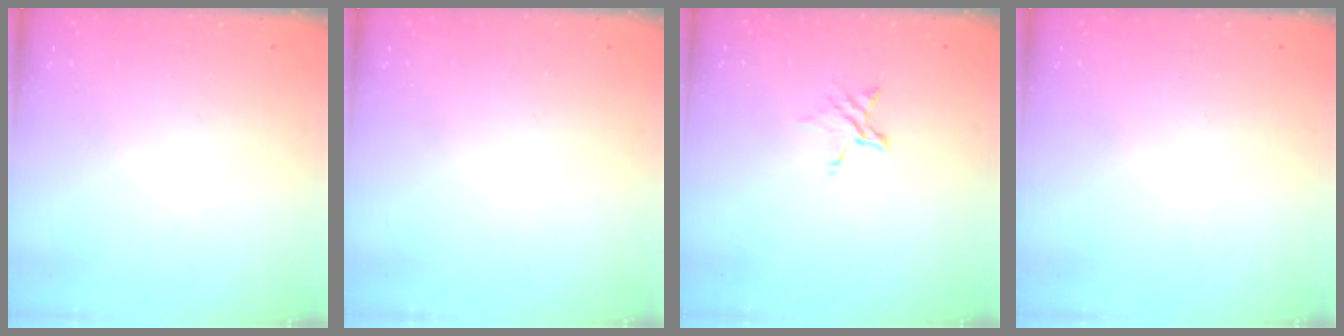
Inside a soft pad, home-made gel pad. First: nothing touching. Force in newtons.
{"total": 0.0}
{"total": 3.9, "press": 3.8, "slide": 0.4}
{"total": 0.0}